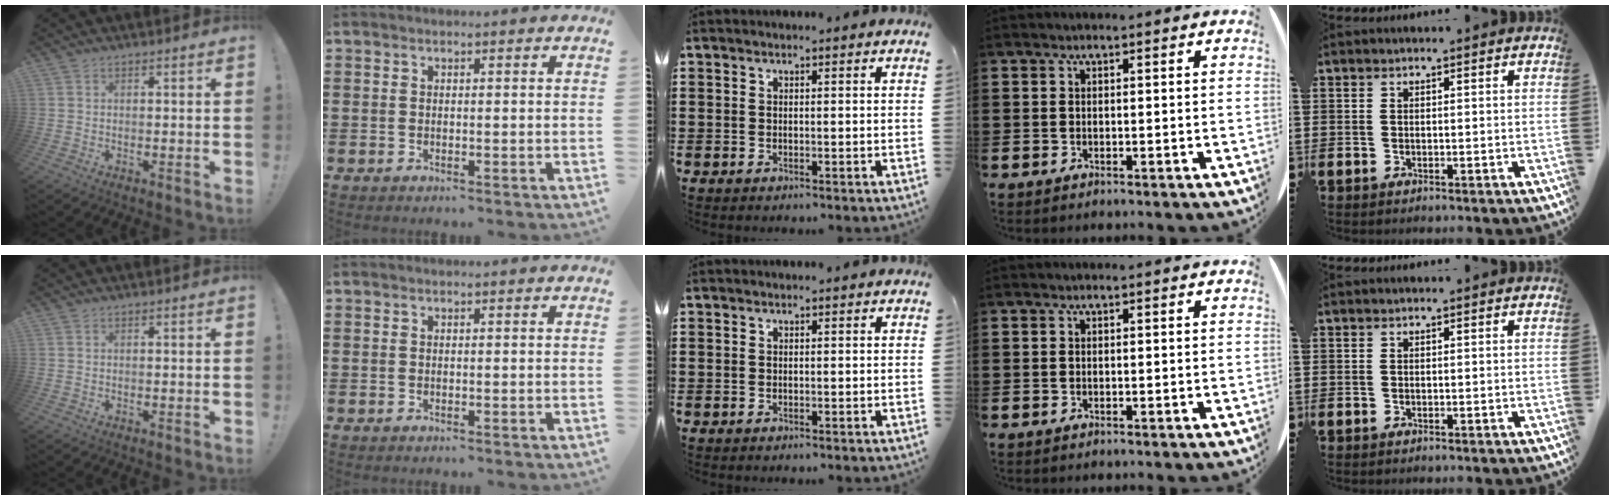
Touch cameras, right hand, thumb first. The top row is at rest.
{}